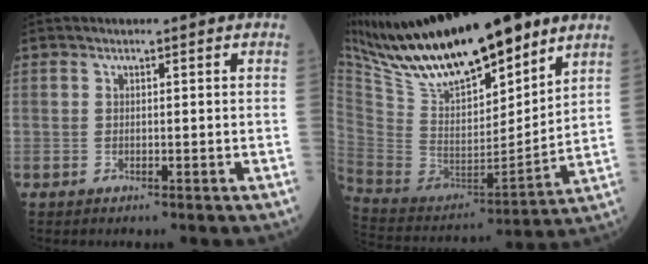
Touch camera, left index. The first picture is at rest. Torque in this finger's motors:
{"motor_torque": [0.98, -1.16, 0.43, 0.21]}